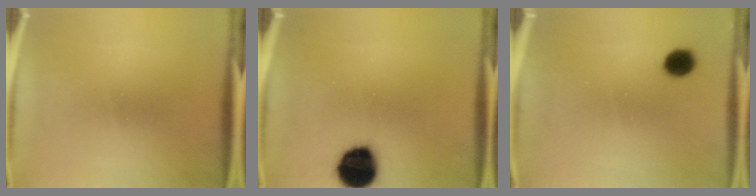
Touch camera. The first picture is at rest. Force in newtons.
{"total": 14.2}
{"total": 4.4}